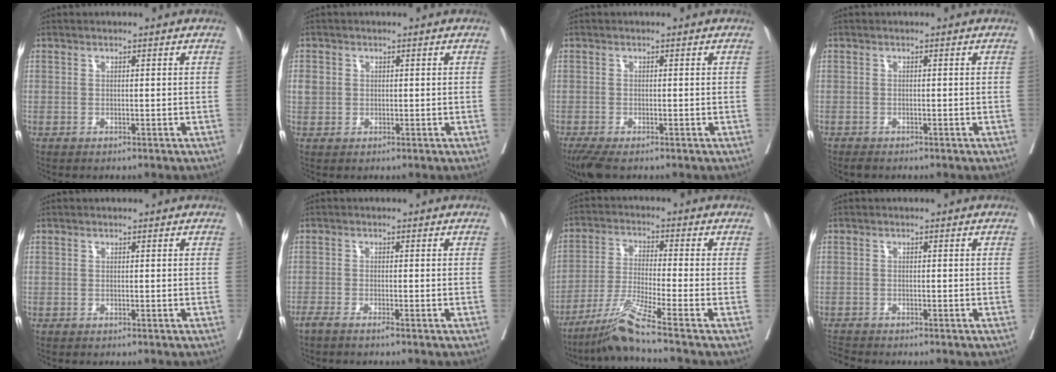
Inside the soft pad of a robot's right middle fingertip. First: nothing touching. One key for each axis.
{"total": 2.2, "fx": 0.4, "fy": 2.0, "fz": 0.9, "tx": -0.018, "ty": 0.007, "tz": 0.011}
{"total": 4.4, "fx": -3.2, "fy": 1.2, "fz": 2.7, "tx": -0.050, "ty": -0.015, "tz": -0.055}
{"total": 1.1, "fx": -1.0, "fy": 0.3, "fz": 0.3, "tx": -0.011, "ty": -0.004, "tz": -0.016}
{"total": 0.0}
{"total": 2.1, "fx": -1.6, "fy": -0.1, "fz": 1.2, "tx": -0.016, "ty": -0.002, "tz": -0.025}
{"total": 8.0, "fx": -6.1, "fy": -2.5, "fz": 4.5, "tx": -0.091, "ty": -0.031, "tz": -0.116}
{"total": 1.6, "fx": -1.5, "fy": -0.4, "fz": -0.2, "tx": -0.006, "ty": -0.014, "tz": -0.030}